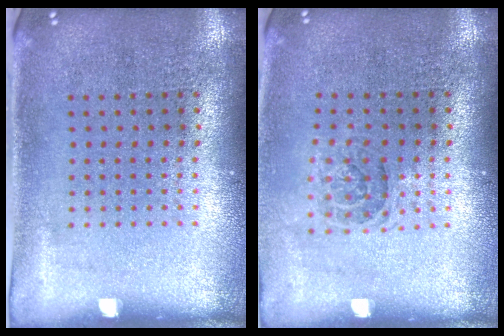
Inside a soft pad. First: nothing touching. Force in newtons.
{"total": 1.2, "press": 1.0, "slide": 0.6}